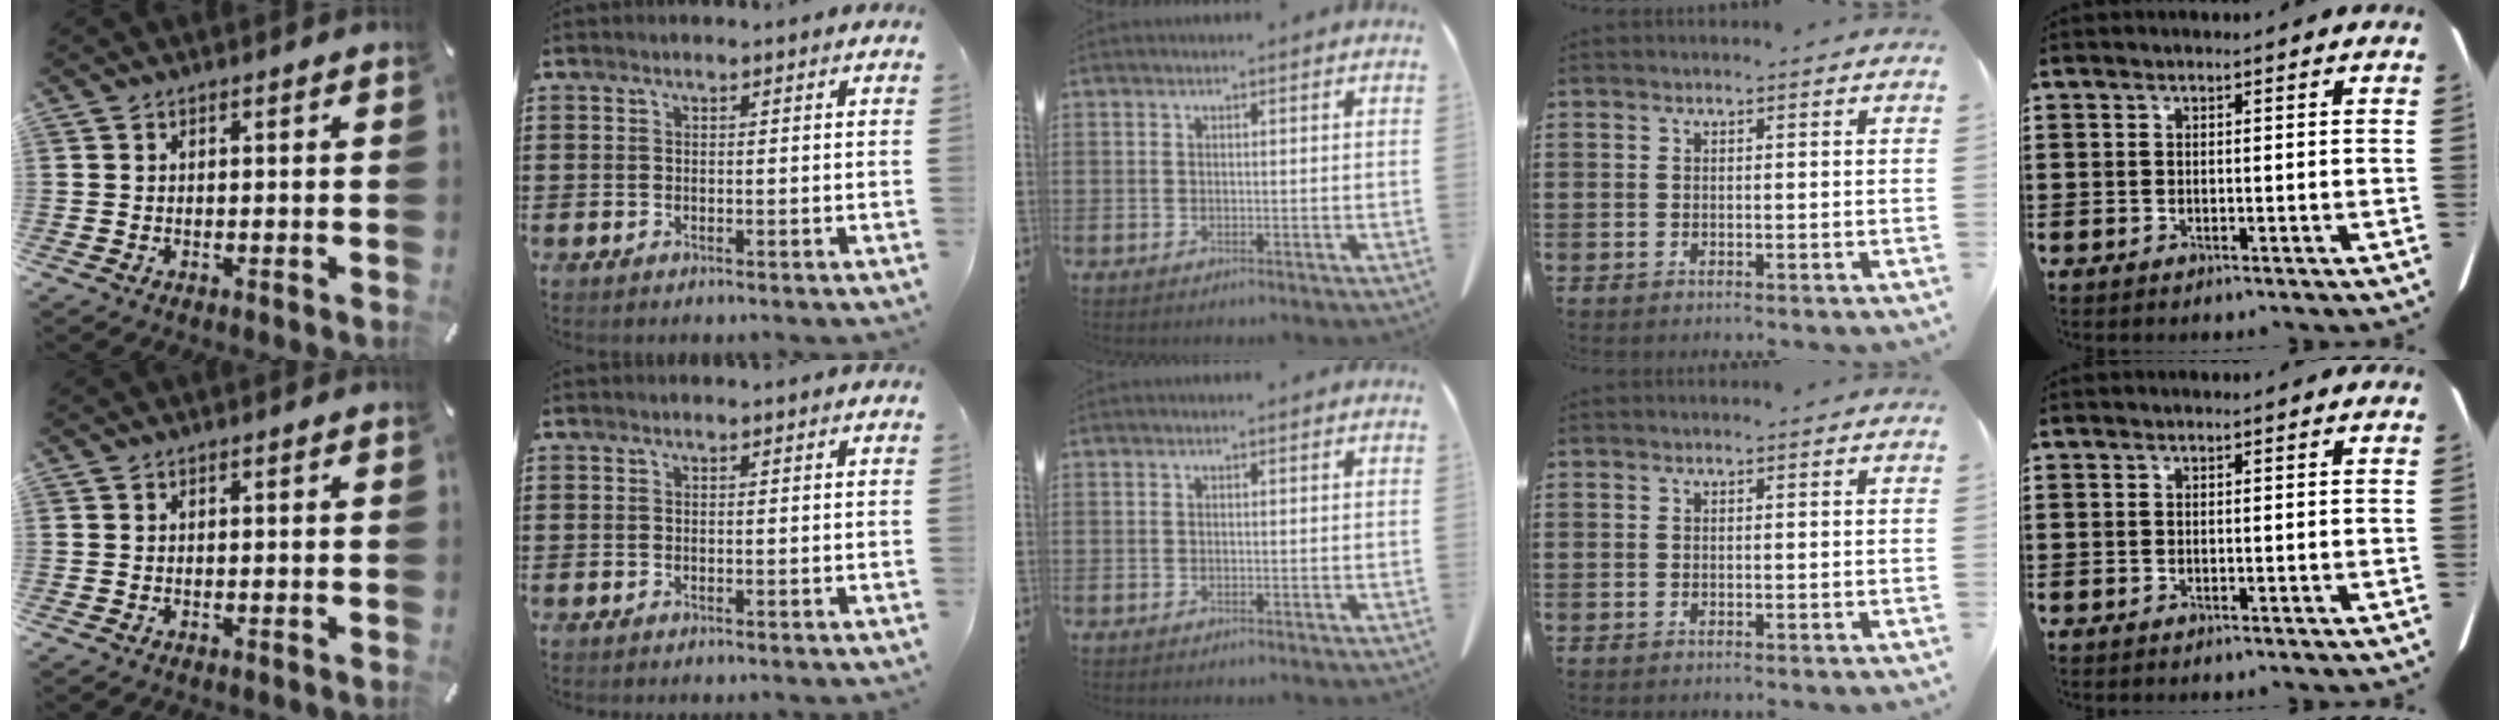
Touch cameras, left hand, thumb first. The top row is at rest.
{}